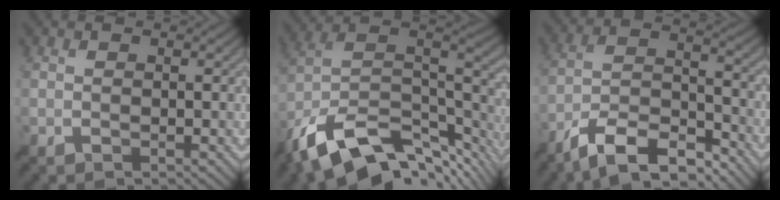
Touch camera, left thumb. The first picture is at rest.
{"total": 15.9, "force": [-9.5, 7.2, 10.6], "torque": [-0.234, -0.019, -0.156]}
{"total": 12.0, "force": [-9.8, 3.1, 6.3], "torque": [-0.112, 0.001, -0.185]}